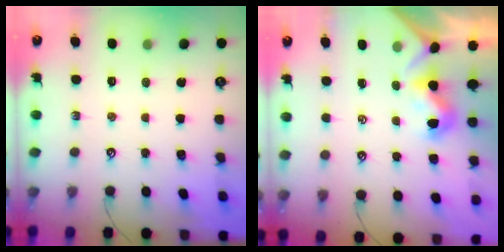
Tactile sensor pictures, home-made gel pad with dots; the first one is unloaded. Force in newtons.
{"total": 0.6, "press": 0.4, "slide": 0.5}